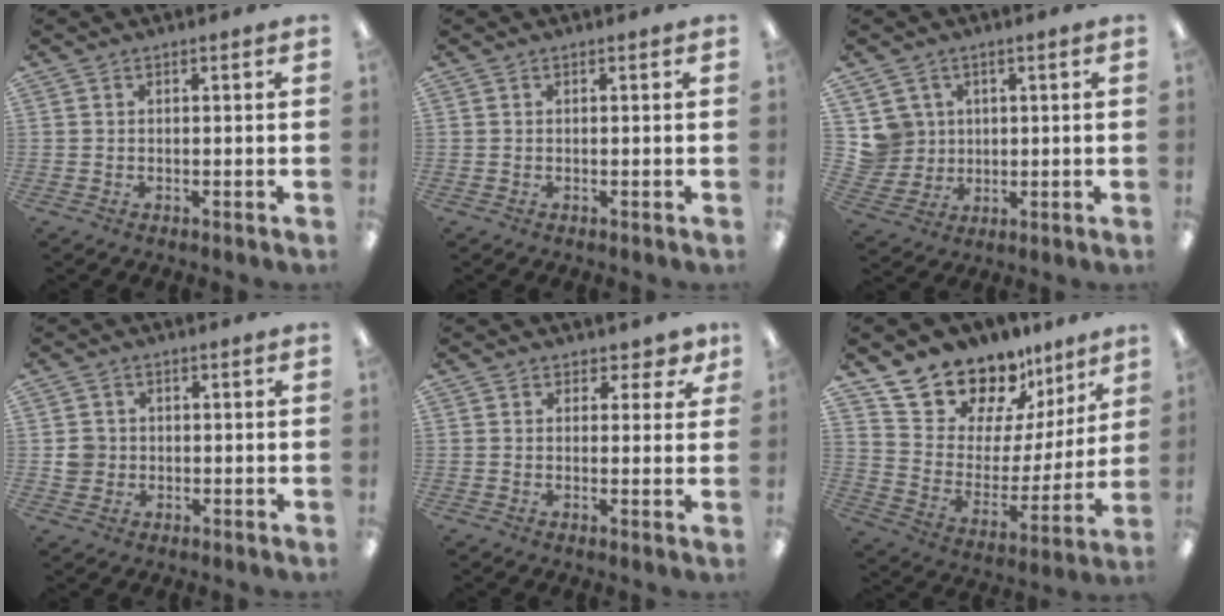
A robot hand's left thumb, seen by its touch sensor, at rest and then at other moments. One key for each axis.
{"total": 0.0}
{"total": 6.9, "fx": 2.6, "fy": 6.4, "fz": -0.2, "tx": -0.012, "ty": -0.002, "tz": 0.057}
{"total": 3.9, "fx": 0.0, "fy": 3.9, "fz": 0.8, "tx": -0.004, "ty": 0.003, "tz": -0.002}
{"total": 3.2, "fx": 1.8, "fy": 2.5, "fz": 1.0, "tx": 0.001, "ty": -0.007, "tz": 0.029}
{"total": 17.2, "fx": 15.1, "fy": 7.6, "fz": 3.2, "tx": -0.076, "ty": -0.130, "tz": 0.278}